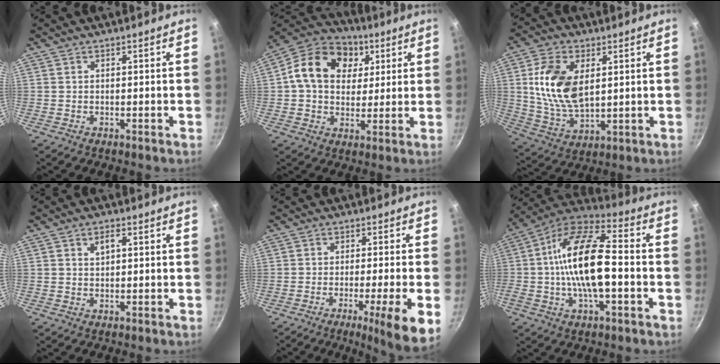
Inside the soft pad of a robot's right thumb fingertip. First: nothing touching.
{"total": 17.1, "force": [4.6, 13.1, 10.0], "torque": [-0.158, 0.011, 0.061]}
{"total": 14.1, "force": [3.1, 8.3, 11.0], "torque": [-0.199, -0.016, 0.066]}
{"total": 2.5, "force": [0.8, 1.6, 1.7], "torque": [-0.020, 0.004, 0.014]}
{"total": 10.2, "force": [-3.8, 0.7, 9.5], "torque": [-0.138, 0.009, -0.055]}
{"total": 18.1, "force": [-1.5, 7.4, 16.5], "torque": [-0.295, 0.034, -0.046]}